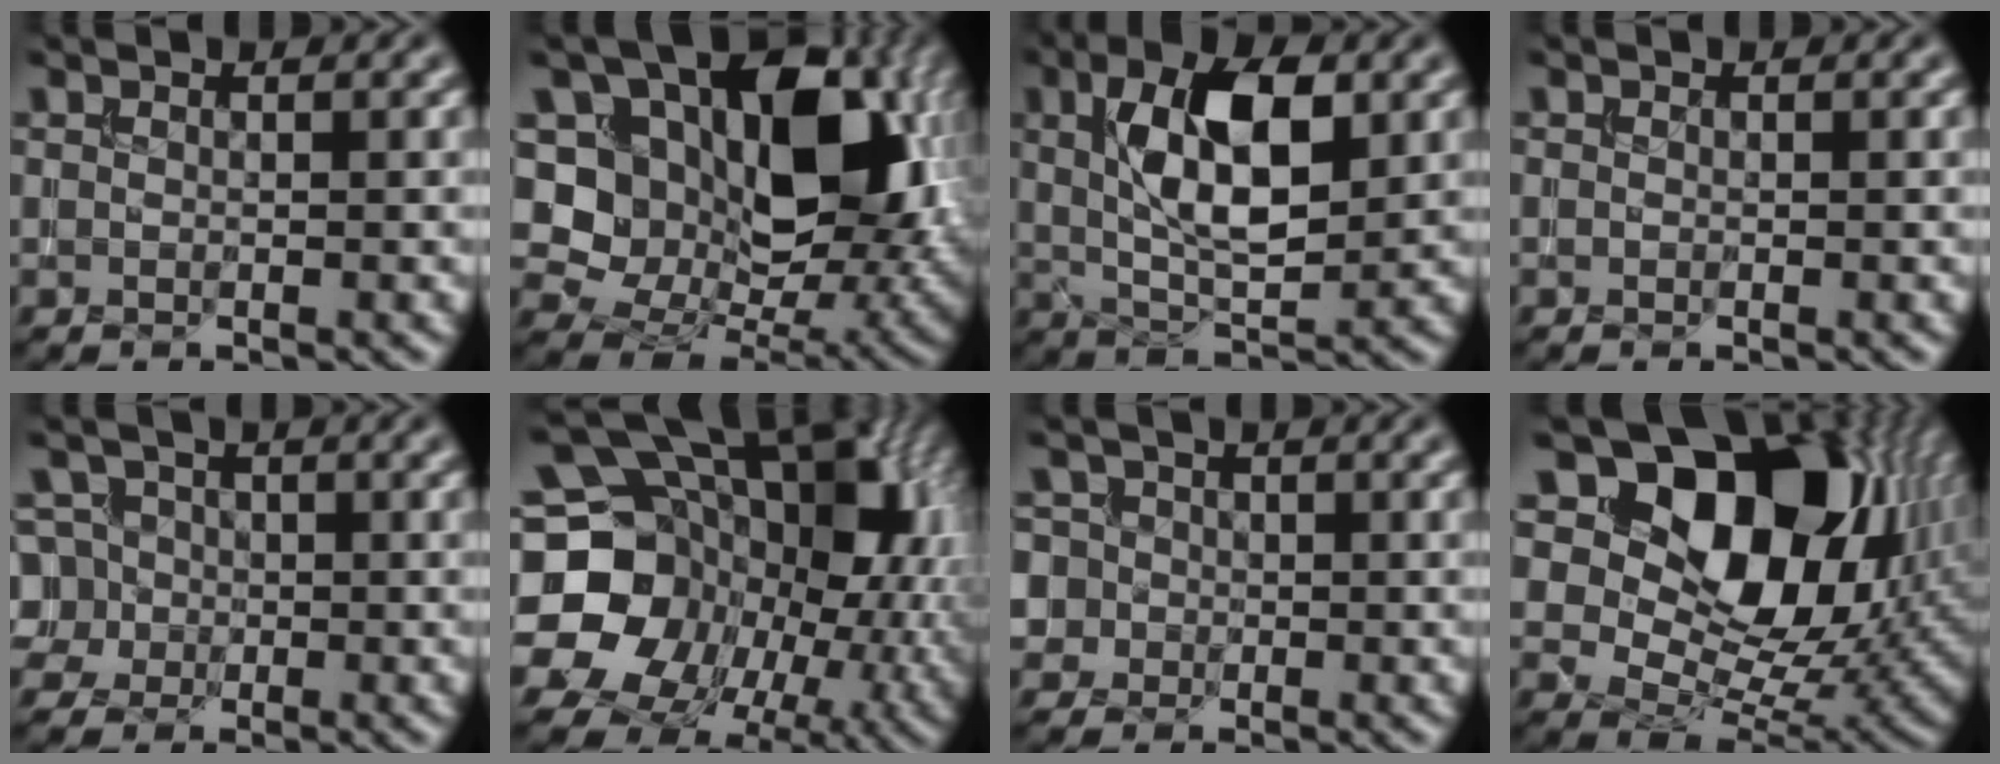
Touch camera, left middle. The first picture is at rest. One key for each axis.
{"total": 16.3, "fx": 3.7, "fy": 11.0, "fz": 11.4, "tx": -0.181, "ty": 0.012, "tz": 0.075}
{"total": 8.7, "fx": 1.9, "fy": 3.9, "fz": 7.5, "tx": -0.130, "ty": 0.003, "tz": 0.034}
{"total": 0.0}
{"total": 5.1, "fx": -0.8, "fy": 4.7, "fz": 1.7, "tx": -0.028, "ty": 0.026, "tz": -0.038}
{"total": 22.6, "fx": -0.4, "fy": 18.7, "fz": 12.7, "tx": -0.235, "ty": 0.004, "tz": -0.032}
{"total": 5.4, "fx": 0.3, "fy": 5.1, "fz": 1.8, "tx": -0.038, "ty": 0.035, "tz": -0.022}
{"total": 17.4, "fx": 7.6, "fy": 10.9, "fz": 11.3, "tx": -0.183, "ty": 0.021, "tz": 0.124}